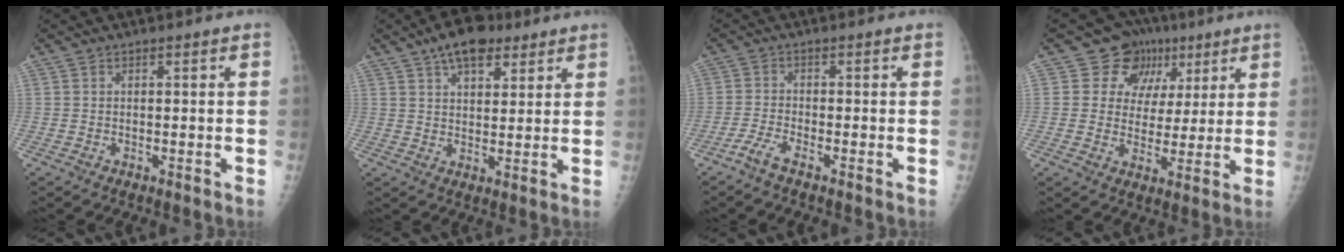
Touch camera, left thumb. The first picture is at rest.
{"total": 9.5, "force": [5.9, 4.8, 5.7], "torque": [-0.067, -0.012, 0.096]}
{"total": 3.0, "force": [-2.4, 0.4, 1.8], "torque": [-0.051, 0.006, -0.057]}
{"total": 10.5, "force": [5.0, 8.9, 2.4], "torque": [0.017, -0.001, 0.074]}